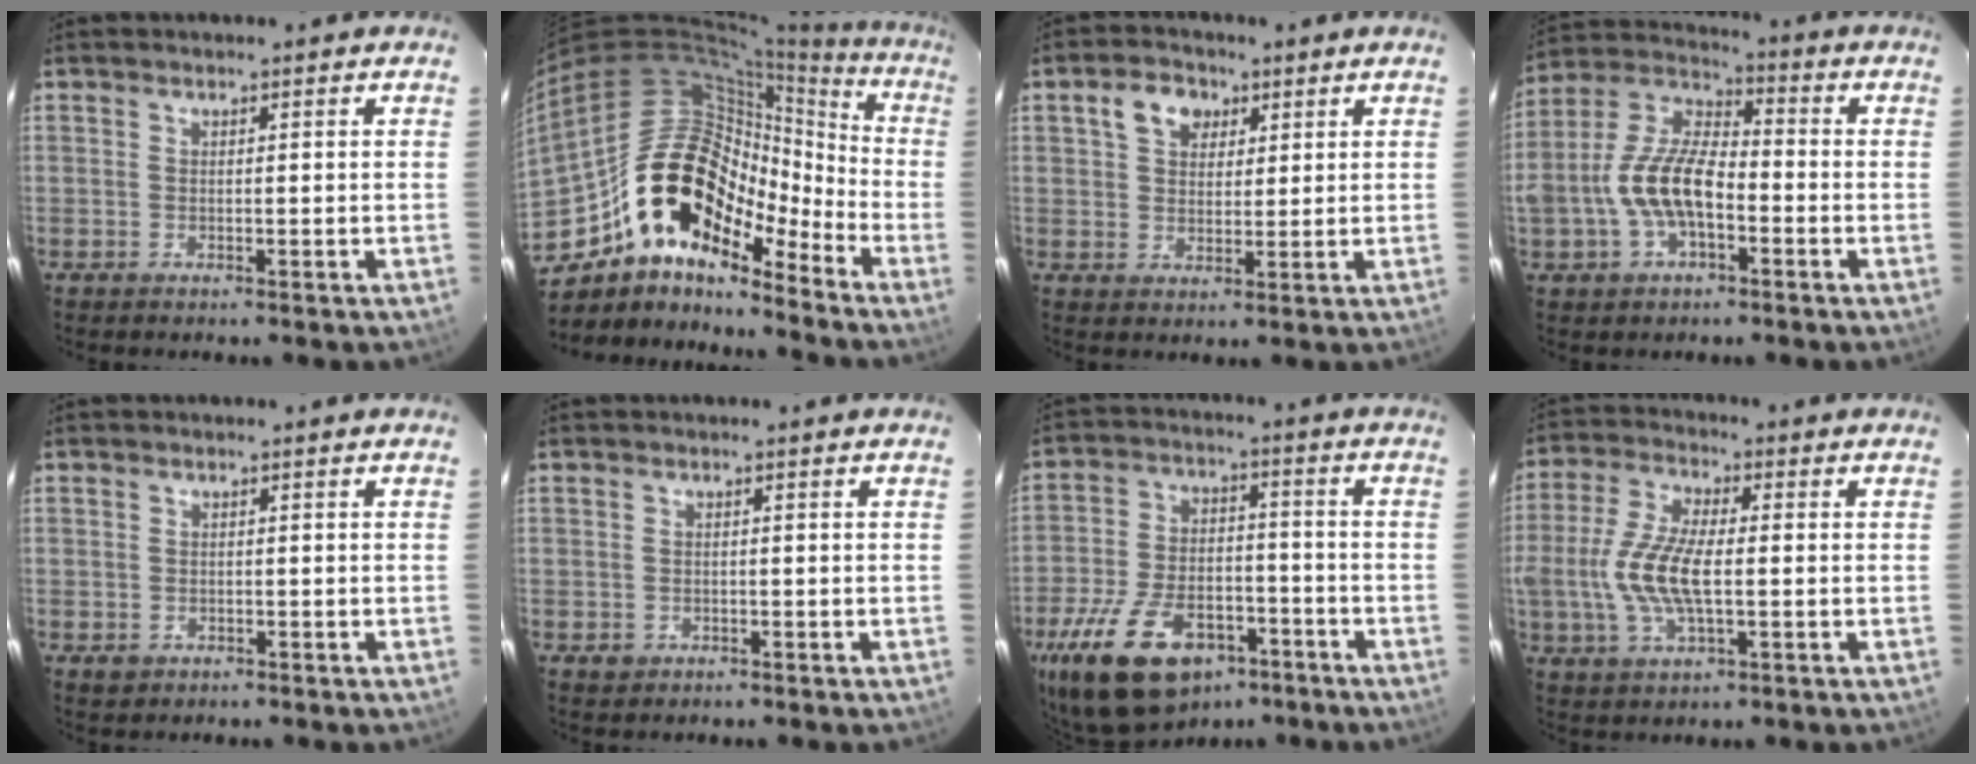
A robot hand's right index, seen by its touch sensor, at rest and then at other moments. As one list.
[{"total": 21.3, "force": [-12.8, 11.5, 12.5], "torque": [-0.227, 0.028, -0.235]}, {"total": 5.8, "force": [2.7, 4.0, 3.1], "torque": [-0.052, 0.020, 0.048]}, {"total": 12.9, "force": [-3.4, 6.7, 10.5], "torque": [-0.219, 0.013, -0.064]}, {"total": 1.9, "force": [-0.5, 1.8, 0.4], "torque": [-0.008, 0.001, -0.004]}, {"total": 1.9, "force": [-0.6, 1.7, 0.4], "torque": [-0.007, 0.002, -0.005]}, {"total": 19.6, "force": [-12.2, 10.0, 11.6], "torque": [-0.245, -0.017, -0.196]}, {"total": 11.6, "force": [-1.2, 4.7, 10.5], "torque": [-0.225, 0.003, -0.024]}]